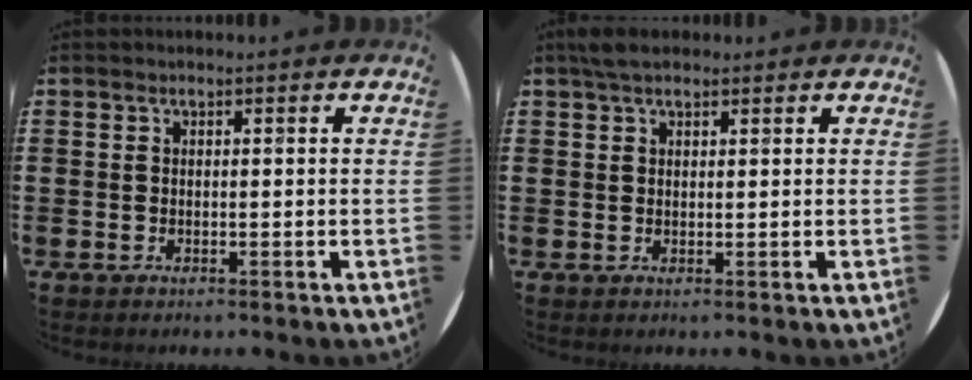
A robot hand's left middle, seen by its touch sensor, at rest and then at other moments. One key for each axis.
{"total": 2.4, "fx": 2.0, "fy": 1.0, "fz": 1.0, "tx": -0.015, "ty": 0.005, "tz": 0.035}